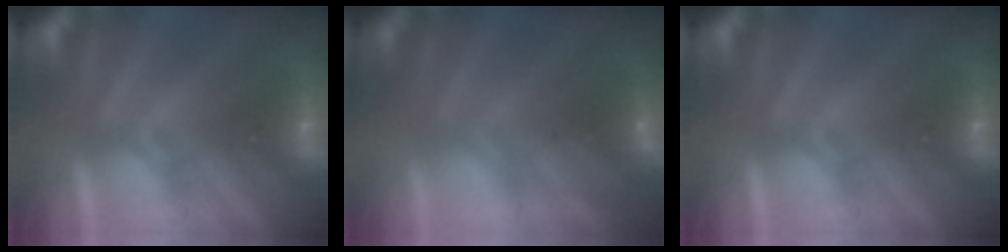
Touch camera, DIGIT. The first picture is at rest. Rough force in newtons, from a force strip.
{"total": 2.8}
{"total": 0.0}